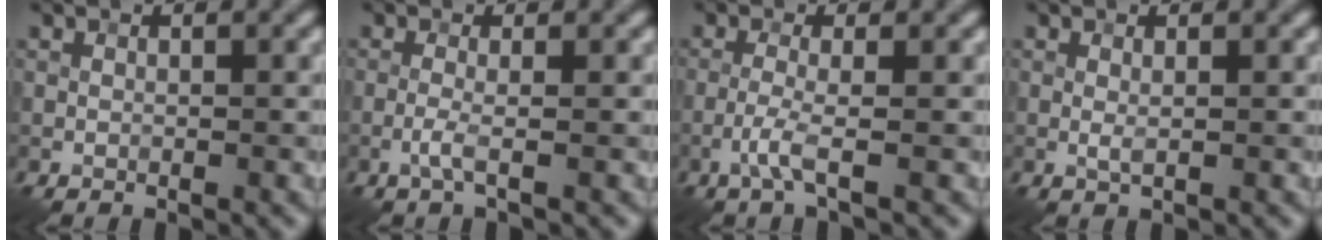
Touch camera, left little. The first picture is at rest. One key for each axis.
{"total": 1.6, "fx": -0.6, "fy": 0.2, "fz": 1.5, "tx": -0.031, "ty": 0.002, "tz": -0.017}
{"total": 2.3, "fx": -1.0, "fy": 0.1, "fz": 2.0, "tx": -0.047, "ty": 0.004, "tz": -0.029}
{"total": 0.8, "fx": 0.1, "fy": 0.2, "fz": 0.7, "tx": -0.016, "ty": -0.001, "tz": 0.001}